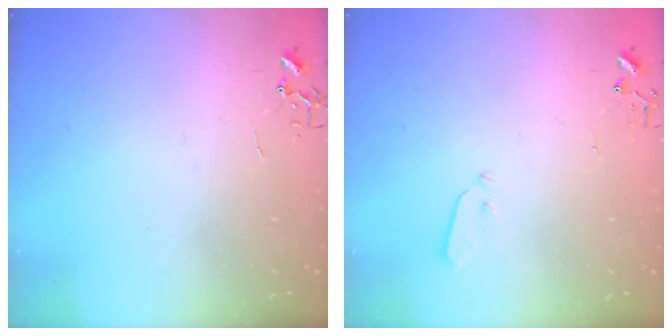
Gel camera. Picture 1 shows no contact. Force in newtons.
{"total": 3.0, "press": 2.9, "slide": 0.3}